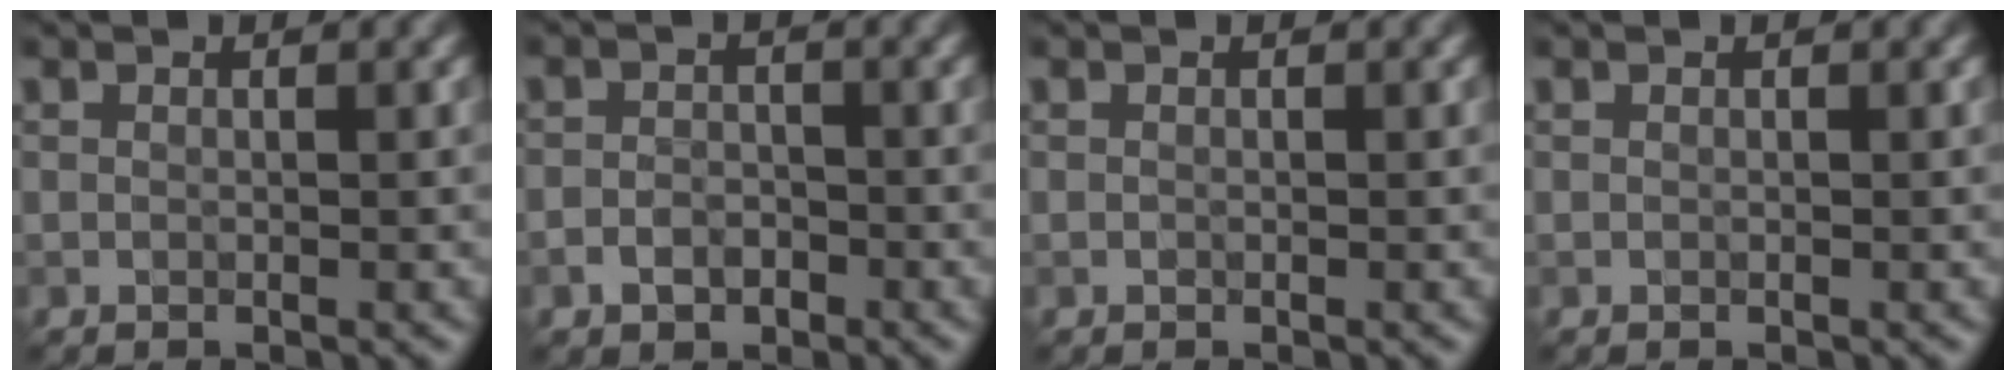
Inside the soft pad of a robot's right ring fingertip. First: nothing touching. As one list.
[{"total": 2.0, "force": [-1.1, 1.4, 0.9], "torque": [-0.012, 0.002, -0.023]}, {"total": 0.0}, {"total": 0.0}]